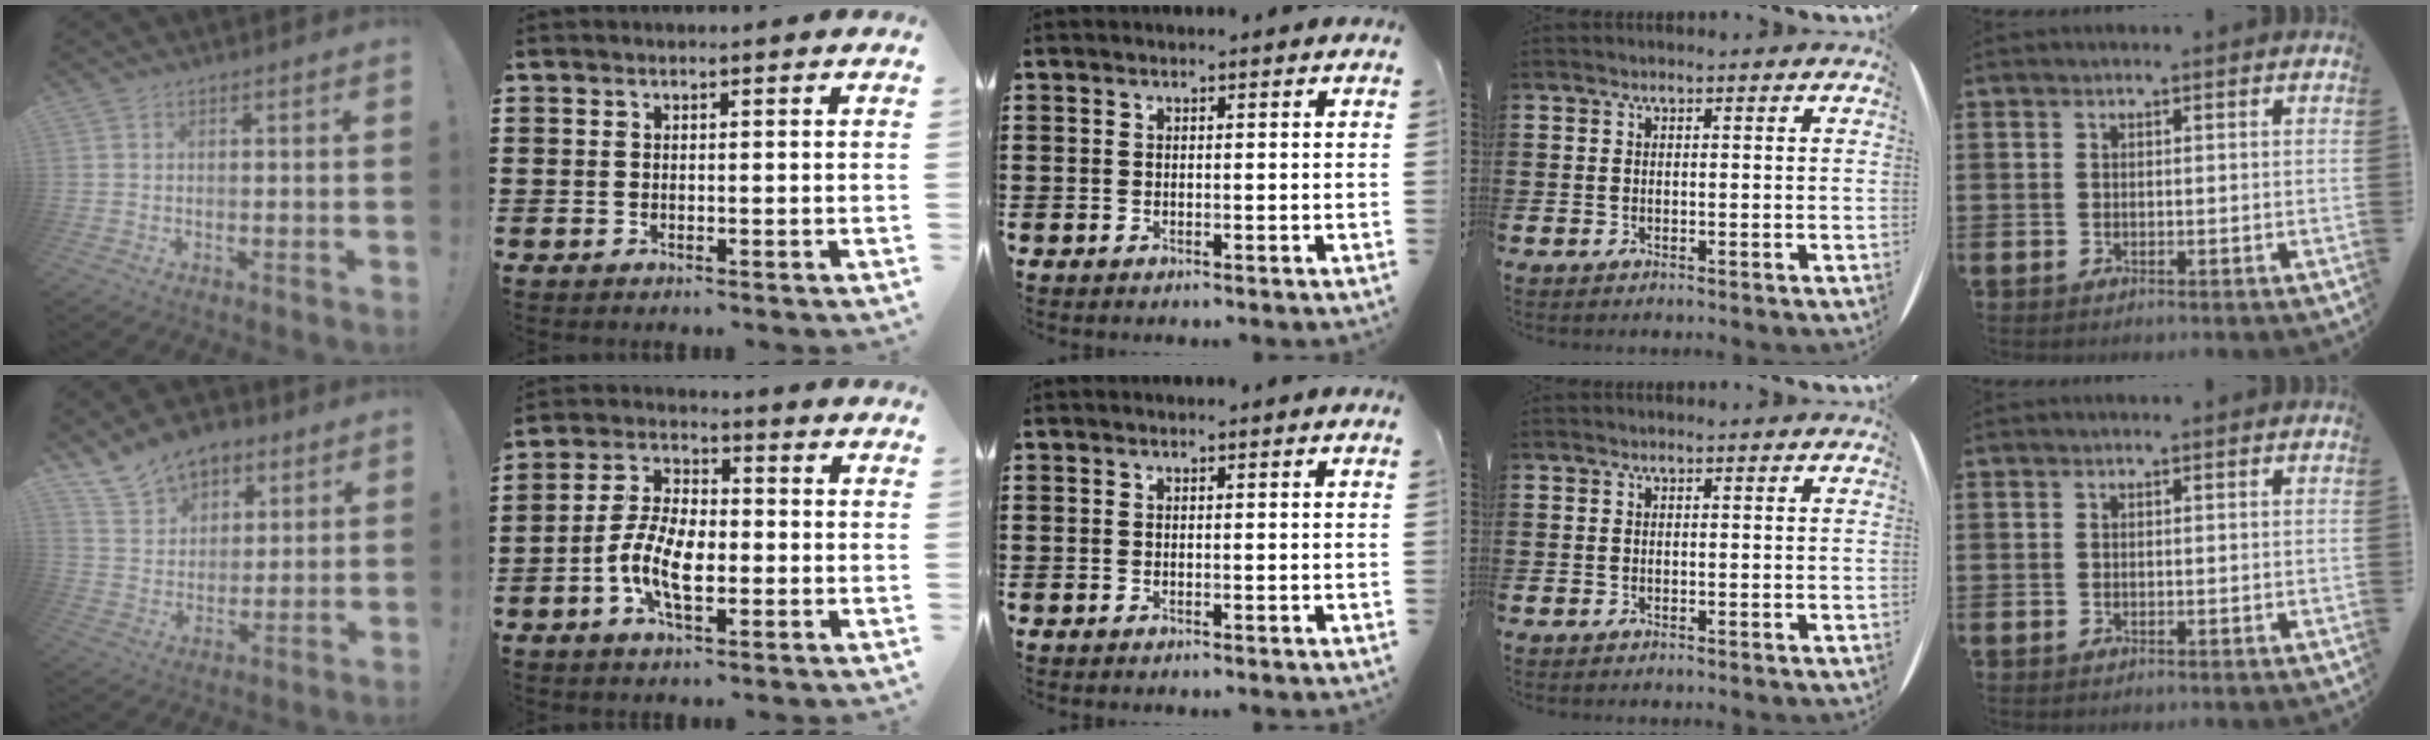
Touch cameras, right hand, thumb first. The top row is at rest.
{"thumb": {"total": 12.9, "force": [8.7, 8.5, 4.2], "torque": [-0.072, -0.054, 0.169]}, "index": {"total": 8.2, "force": [-2.5, 3.8, 6.9], "torque": [-0.166, -0.008, -0.055]}}